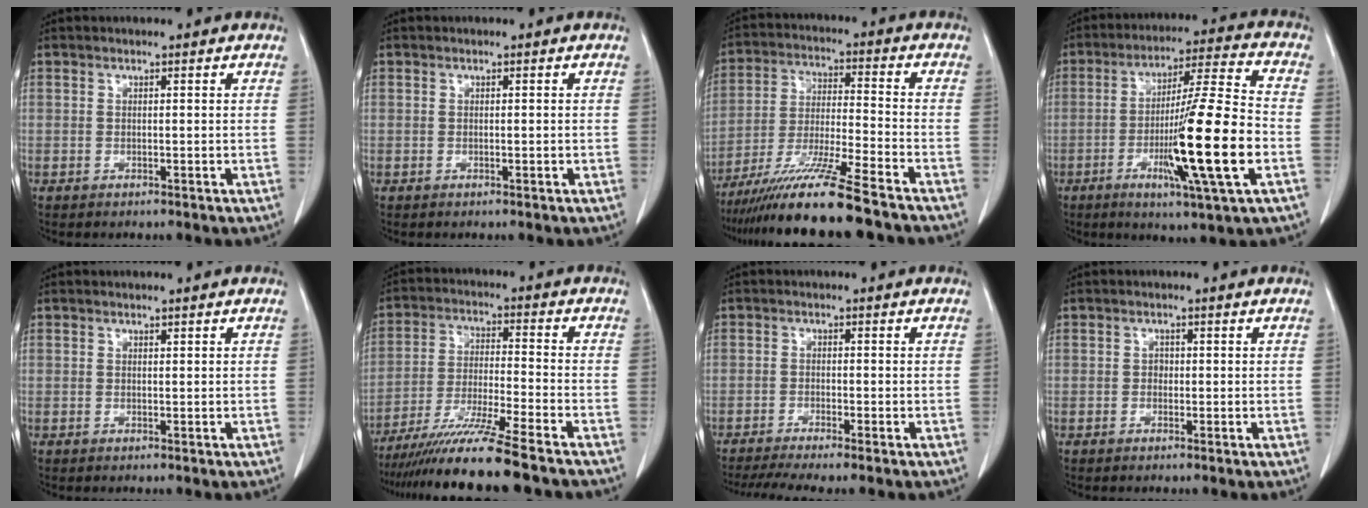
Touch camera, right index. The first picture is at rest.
{"total": 0.5, "force": [-0.1, 0.1, 0.5], "torque": [-0.011, 0.000, 0.002]}
{"total": 14.7, "force": [-11.7, -1.2, 8.8], "torque": [-0.164, -0.031, -0.202]}
{"total": 17.4, "force": [-4.6, -0.4, 16.7], "torque": [-0.286, -0.016, -0.082]}
{"total": 0.0}
{"total": 13.3, "force": [-10.9, -1.7, 7.5], "torque": [-0.123, -0.032, -0.182]}
{"total": 7.0, "force": [-5.7, -0.2, 4.0], "torque": [-0.060, -0.011, -0.091]}
{"total": 0.8, "force": [-0.1, 0.7, 0.4], "torque": [-0.004, 0.003, -0.003]}